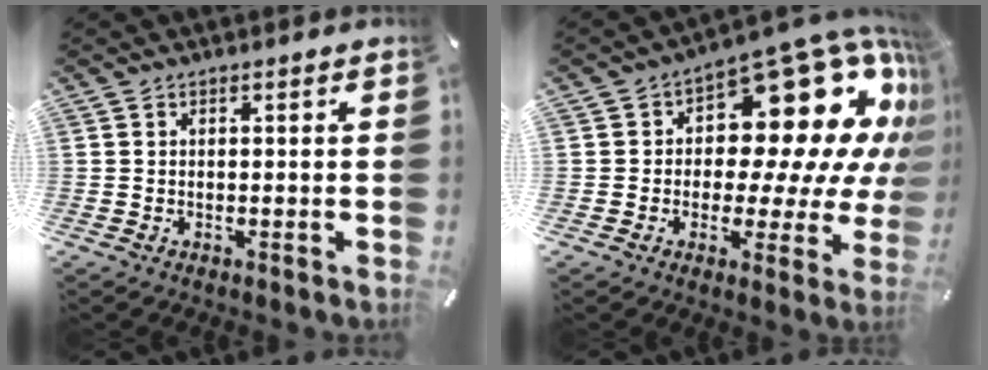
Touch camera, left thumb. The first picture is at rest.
{"total": 22.2, "force": [8.5, 12.6, 16.1], "torque": [-0.213, -0.074, 0.145]}